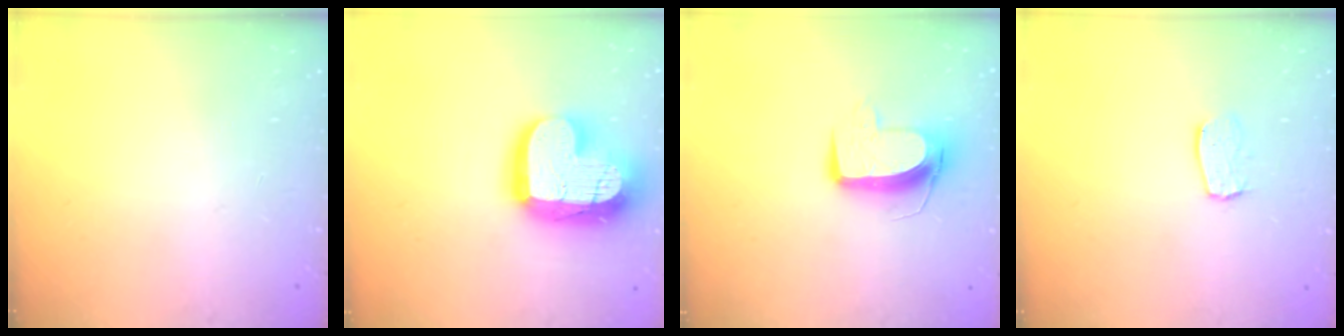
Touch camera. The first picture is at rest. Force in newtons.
{"total": 21.7, "press": 21.6, "slide": 1.9}
{"total": 10.5, "press": 10.4, "slide": 0.9}
{"total": 5.8, "press": 5.8, "slide": 0.4}